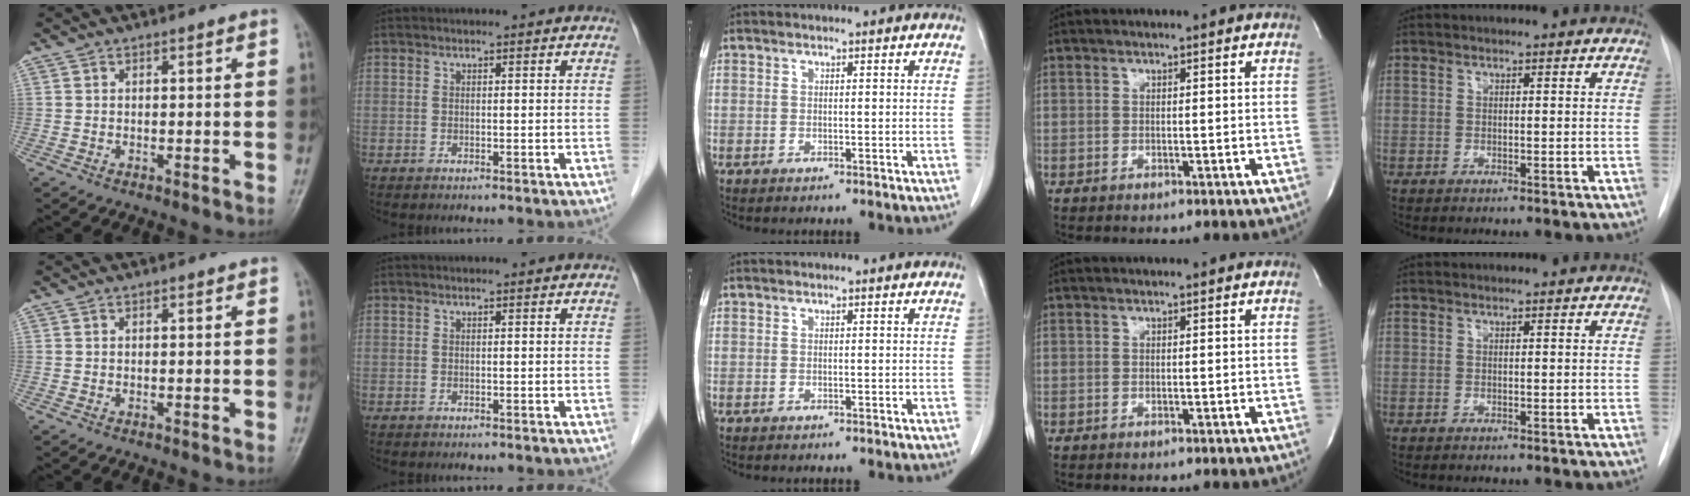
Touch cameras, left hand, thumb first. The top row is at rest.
{}